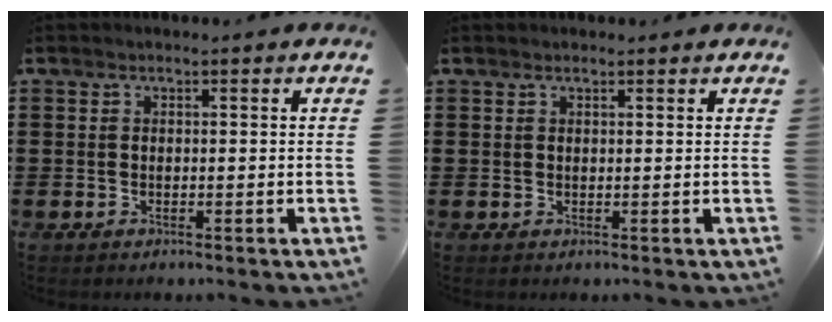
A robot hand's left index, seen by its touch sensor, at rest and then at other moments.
{"total": 0.7, "force": [0.6, 0.1, 0.3], "torque": [-0.007, 0.000, 0.012]}